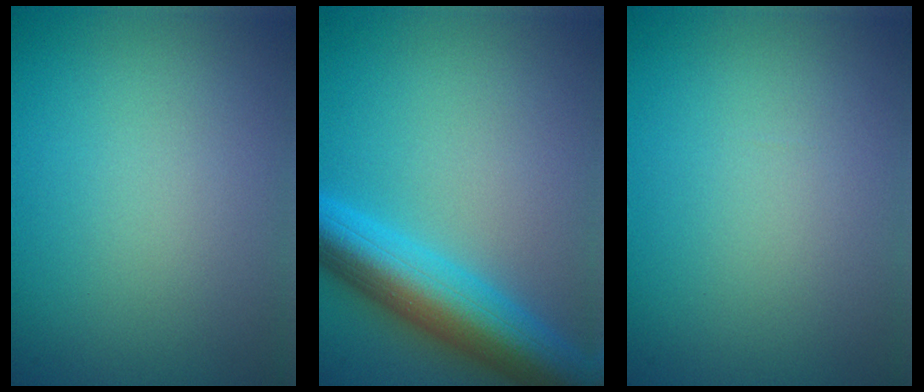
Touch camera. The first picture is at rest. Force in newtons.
{"total": 8.7, "press": 8.7, "slide": 0.4}
{"total": 0.0}